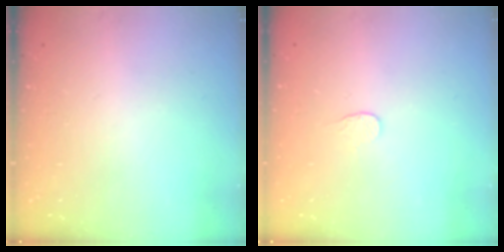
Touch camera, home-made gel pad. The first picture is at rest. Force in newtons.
{"total": 3.3, "press": 3.3, "slide": 0.4}